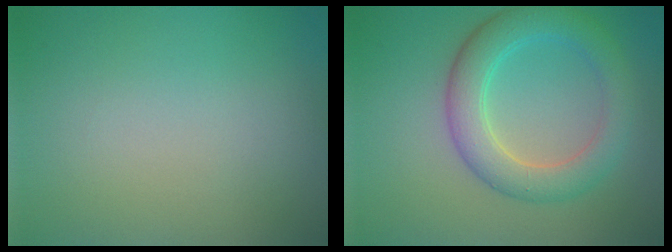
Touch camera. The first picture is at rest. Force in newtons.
{"total": 4.9, "press": 4.9, "slide": 0.2}